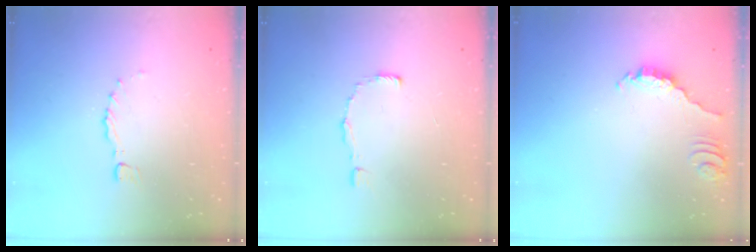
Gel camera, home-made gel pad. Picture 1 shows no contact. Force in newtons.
{"total": 4.9, "press": 4.9, "slide": 0.4}
{"total": 2.3, "press": 2.3, "slide": 0.2}